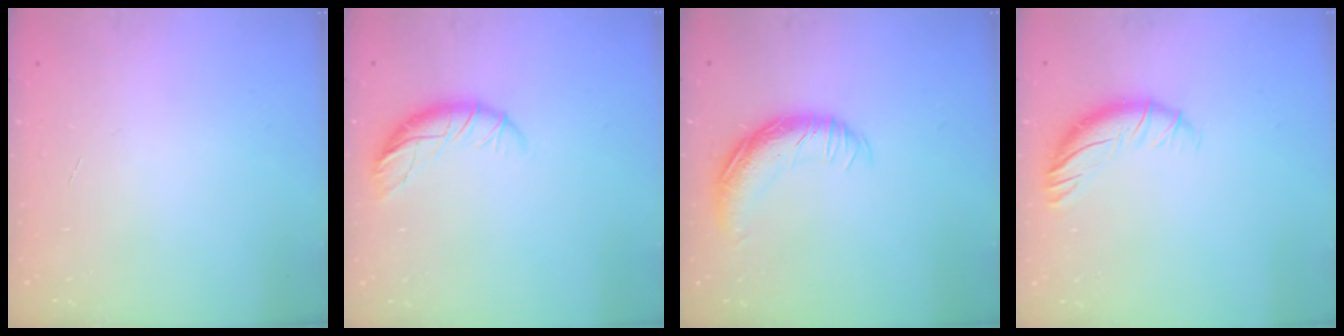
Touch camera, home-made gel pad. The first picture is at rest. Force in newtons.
{"total": 8.9, "press": 8.7, "slide": 1.5}
{"total": 13.9, "press": 13.9, "slide": 0.4}
{"total": 8.6, "press": 8.5, "slide": 0.9}